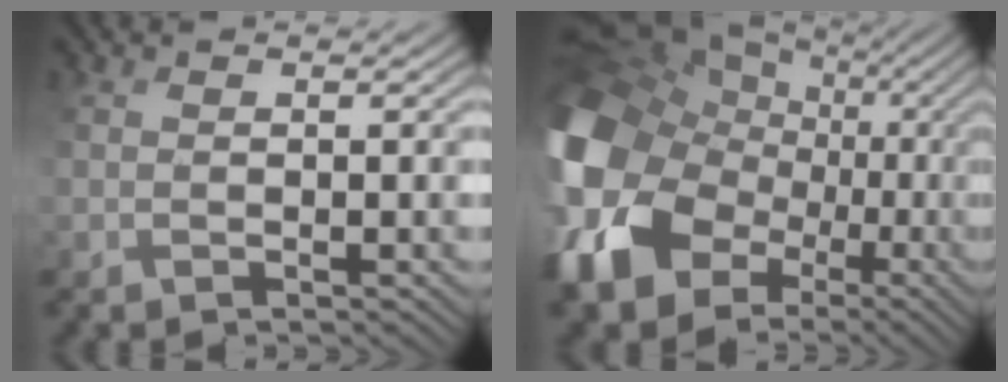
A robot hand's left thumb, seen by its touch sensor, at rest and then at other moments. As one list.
[{"total": 19.3, "force": [-3.0, 15.8, 10.7], "torque": [-0.310, -0.023, -0.062]}]